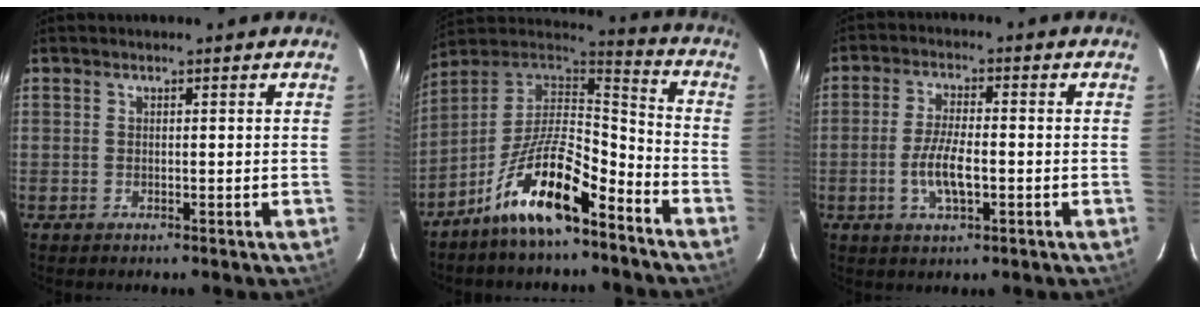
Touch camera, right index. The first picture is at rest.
{"total": 15.2, "force": [-9.0, 4.8, 11.2], "torque": [-0.216, 0.012, -0.167]}
{"total": 6.7, "force": [-1.9, 2.2, 6.1], "torque": [-0.124, -0.003, -0.035]}